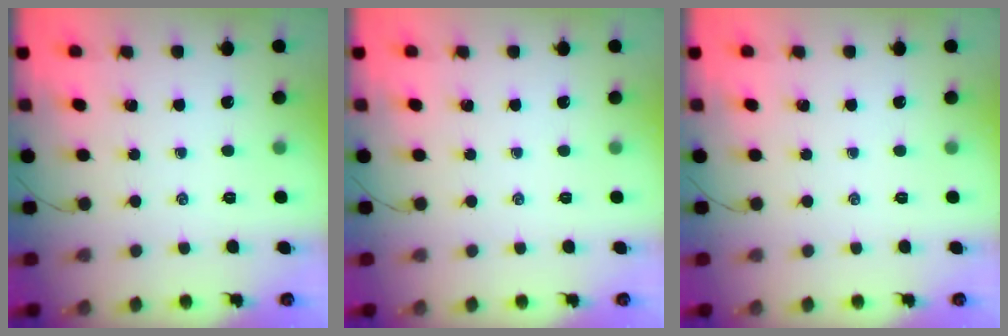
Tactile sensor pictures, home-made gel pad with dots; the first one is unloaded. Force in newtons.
{"total": 0.0}
{"total": 0.0}